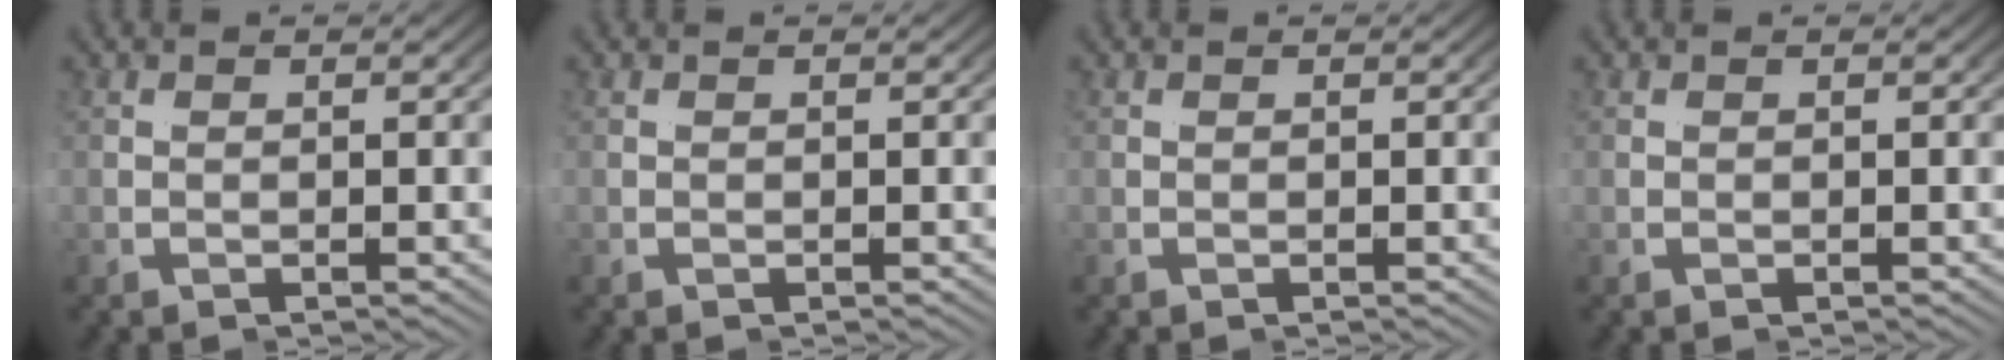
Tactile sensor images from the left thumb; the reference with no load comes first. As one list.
[{"total": 0.0}, {"total": 0.0}, {"total": 0.0}]